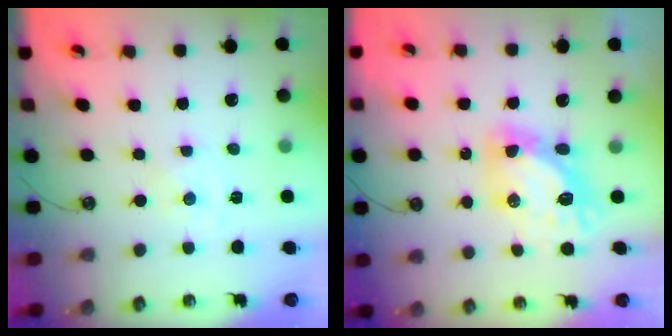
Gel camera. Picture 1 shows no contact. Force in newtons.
{"total": 12.7, "press": 12.7, "slide": 1.3}